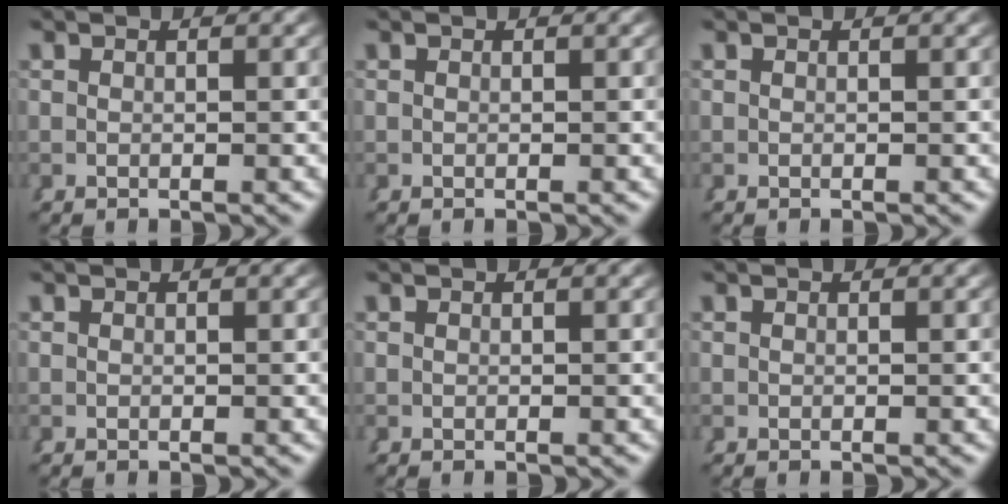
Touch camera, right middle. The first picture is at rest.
{"total": 0.0}
{"total": 0.0}
{"total": 0.0}
{"total": 0.0}
{"total": 0.0}